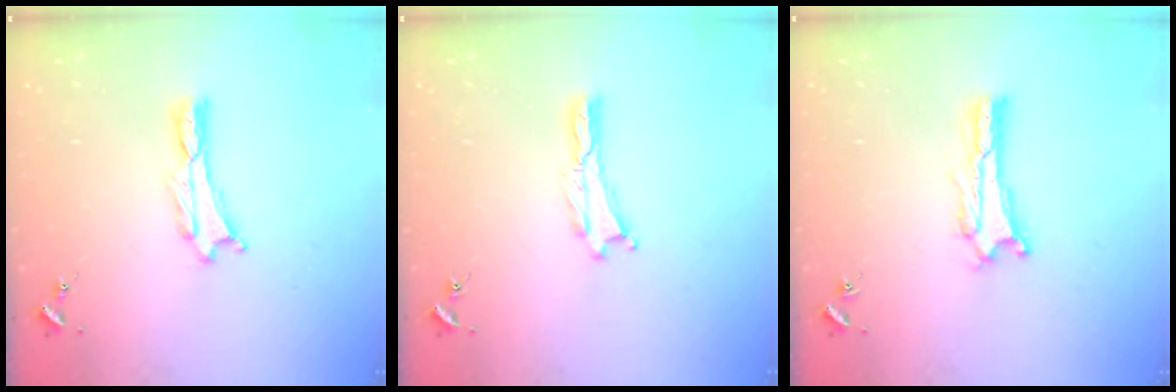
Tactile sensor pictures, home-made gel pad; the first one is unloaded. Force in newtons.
{"total": 0.0}
{"total": 0.6, "press": 0.5, "slide": 0.2}